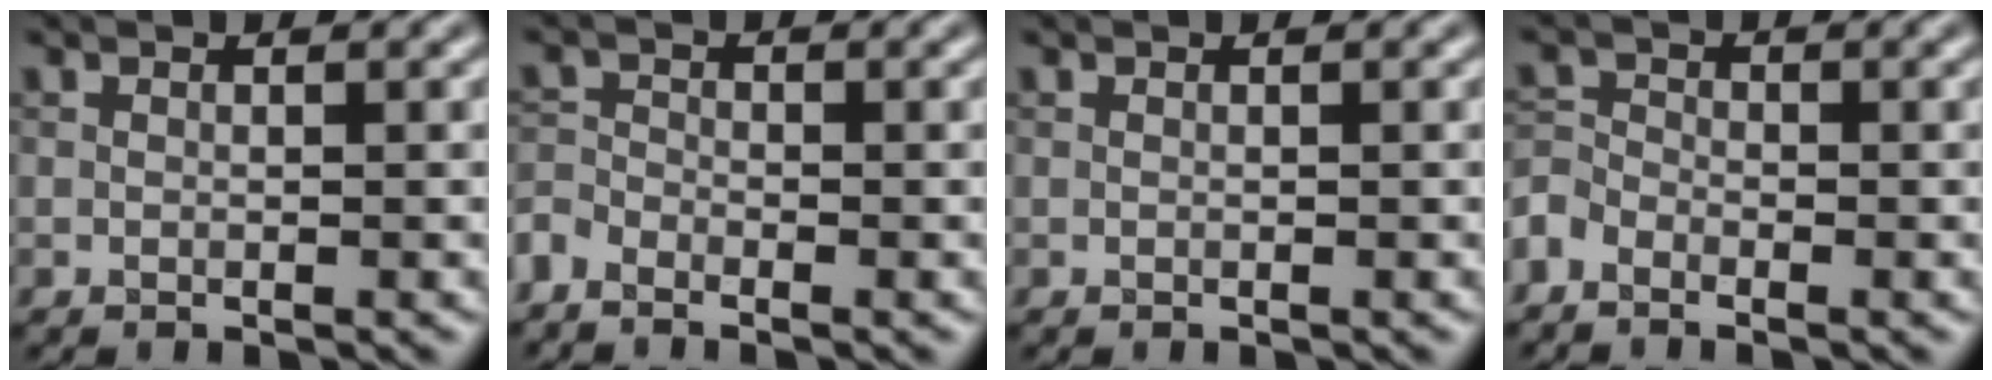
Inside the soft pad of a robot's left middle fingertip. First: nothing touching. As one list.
[{"total": 2.0, "force": [-1.7, 0.7, 0.6], "torque": [-0.018, -0.003, -0.047]}, {"total": 0.0}, {"total": 2.1, "force": [-1.6, 1.1, 0.8], "torque": [-0.022, 0.001, -0.044]}]